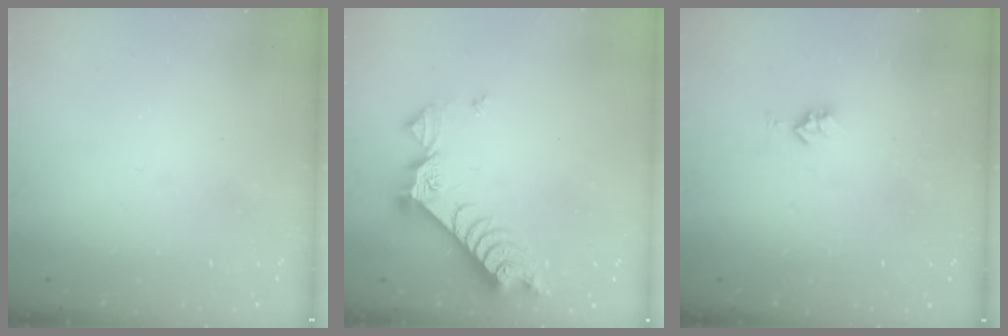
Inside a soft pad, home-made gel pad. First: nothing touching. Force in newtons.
{"total": 8.4, "press": 8.4, "slide": 1.0}
{"total": 4.4, "press": 4.3, "slide": 0.6}